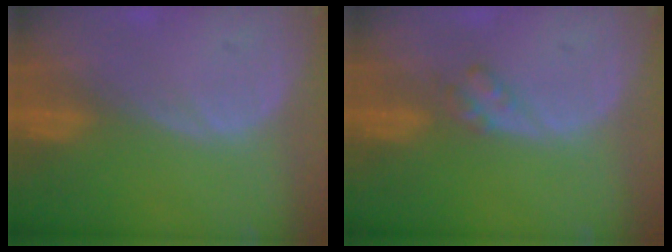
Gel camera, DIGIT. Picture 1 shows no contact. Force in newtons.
{"total": 2.3, "press": 2.2, "slide": 0.3}